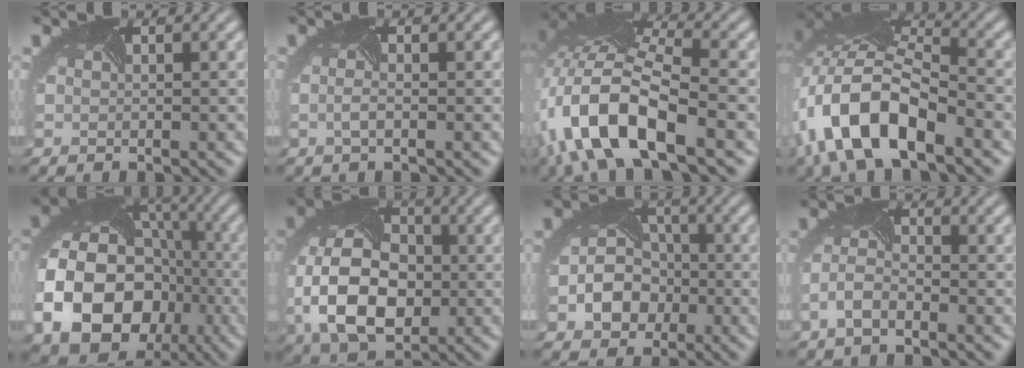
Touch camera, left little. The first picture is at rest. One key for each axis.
{"total": 0.8, "fx": -0.6, "fy": -0.2, "fz": 0.6, "tx": -0.022, "ty": -0.005, "tz": -0.005}
{"total": 12.9, "fx": -4.8, "fy": 5.4, "fz": 10.6, "tx": -0.231, "ty": 0.001, "tz": -0.086}
{"total": 11.9, "fx": -5.3, "fy": 5.4, "fz": 9.1, "tx": -0.192, "ty": -0.003, "tz": -0.092}
{"total": 17.9, "fx": -5.1, "fy": 14.6, "fz": 9.1, "tx": -0.198, "ty": -0.045, "tz": -0.082}
{"total": 10.5, "fx": -2.0, "fy": 6.9, "fz": 7.7, "tx": -0.179, "ty": -0.019, "tz": -0.032}
{"total": 4.4, "fx": -1.9, "fy": 3.5, "fz": 1.9, "tx": -0.044, "ty": -0.013, "tz": -0.024}
{"total": 2.6, "fx": -2.0, "fy": 0.7, "fz": 1.6, "tx": -0.048, "ty": -0.003, "tz": -0.036}